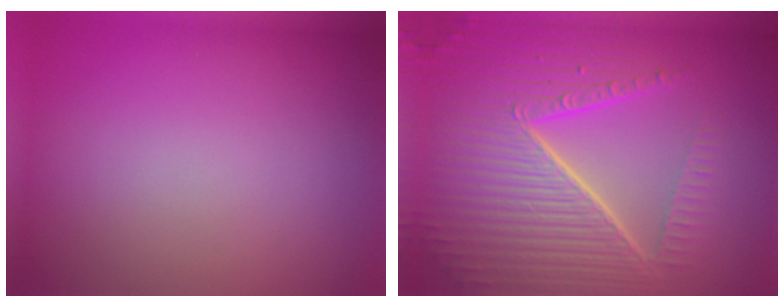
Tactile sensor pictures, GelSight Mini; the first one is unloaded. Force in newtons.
{"total": 10.4, "press": 6.5, "slide": 8.1}